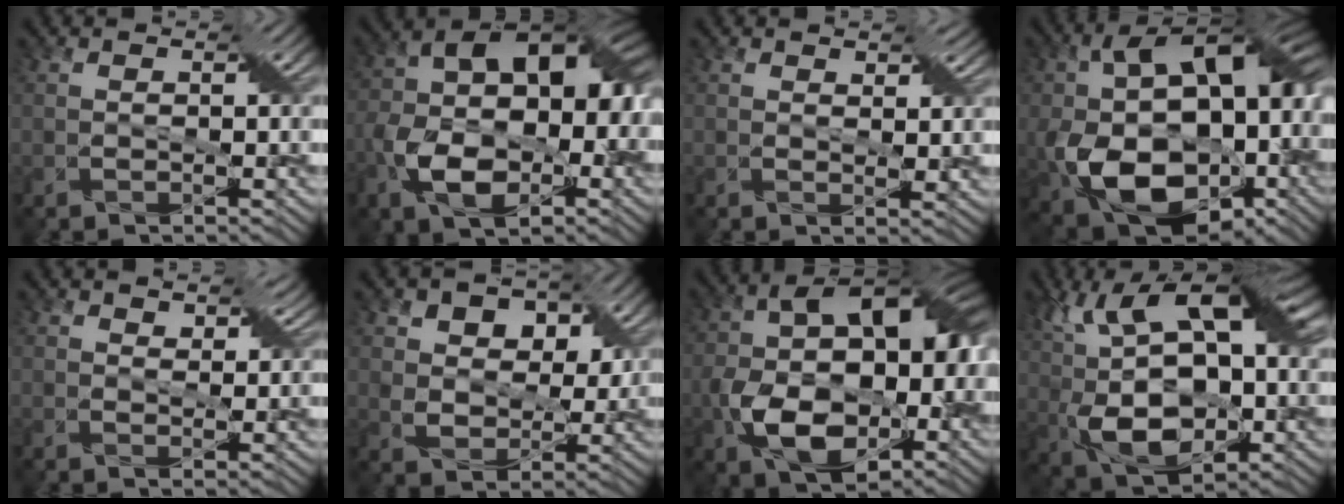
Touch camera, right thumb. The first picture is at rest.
{"total": 16.6, "force": [-3.7, 10.3, 12.5], "torque": [-0.220, -0.017, -0.069]}
{"total": 2.6, "force": [1.7, 1.4, 1.5], "torque": [-0.028, -0.005, 0.030]}
{"total": 19.8, "force": [-3.3, 13.5, 14.1], "torque": [-0.269, -0.043, -0.033]}
{"total": 3.6, "force": [2.3, 2.0, 1.9], "torque": [-0.039, -0.005, 0.040]}
{"total": 8.4, "force": [3.3, 6.0, 4.8], "torque": [-0.092, -0.006, 0.046]}
{"total": 17.2, "force": [-3.3, 10.8, 13.0], "torque": [-0.224, -0.024, -0.052]}
{"total": 17.2, "force": [3.5, 9.2, 14.1], "torque": [-0.258, 0.012, 0.054]}